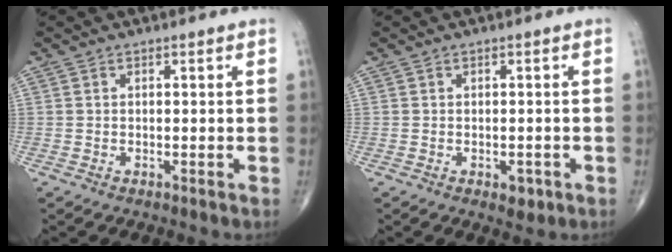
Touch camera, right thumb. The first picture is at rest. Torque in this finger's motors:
{"motor_torque": [0.29, 0.05, 0.05, -0.28, 0.00]}